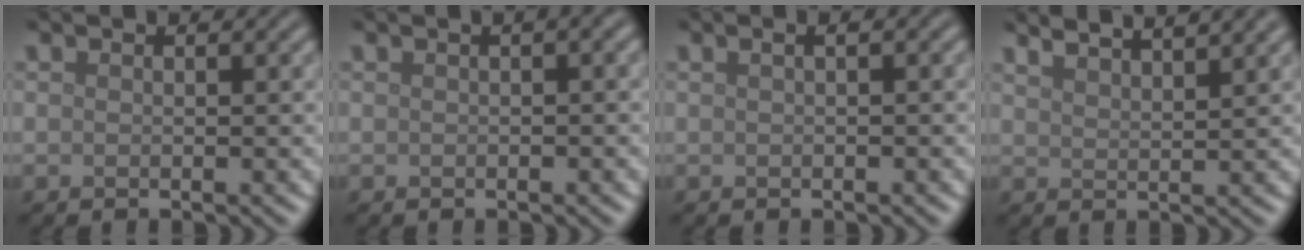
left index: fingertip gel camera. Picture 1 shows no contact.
{"total": 2.0, "force": [0.6, 0.5, 1.9], "torque": [-0.023, 0.010, 0.007]}
{"total": 1.4, "force": [0.4, 0.4, 1.3], "torque": [-0.021, 0.007, 0.001]}
{"total": 6.1, "force": [4.9, 1.7, 3.2], "torque": [-0.016, 0.035, 0.036]}